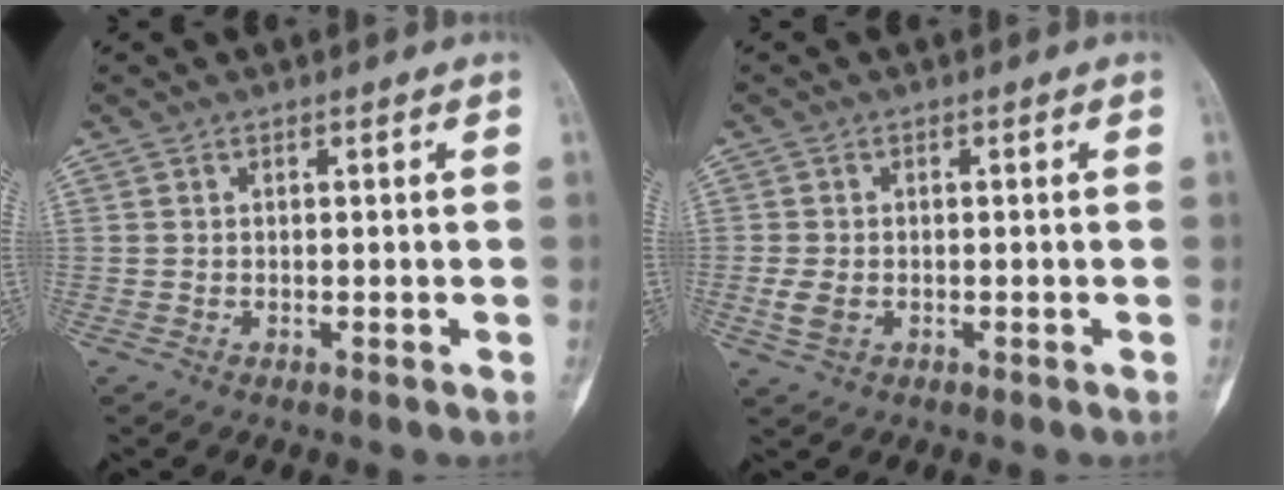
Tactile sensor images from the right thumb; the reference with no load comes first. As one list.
[{"total": 3.4, "force": [-0.8, 2.3, 2.3], "torque": [-0.054, 0.000, -0.015]}]